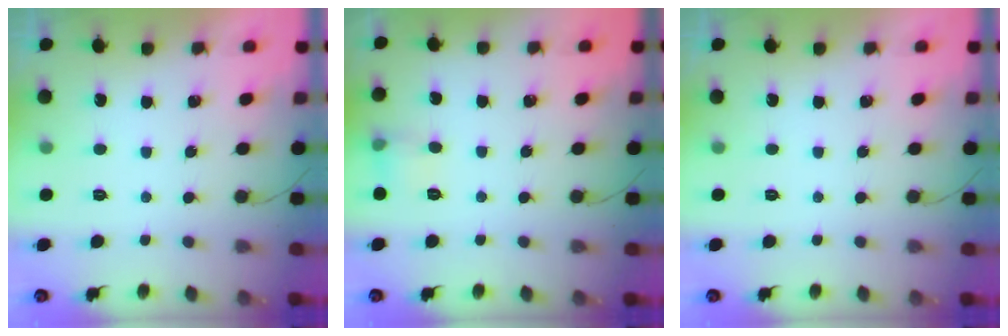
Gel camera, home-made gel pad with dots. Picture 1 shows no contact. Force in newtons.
{"total": 5.7, "press": 5.5, "slide": 1.6}
{"total": 0.0}